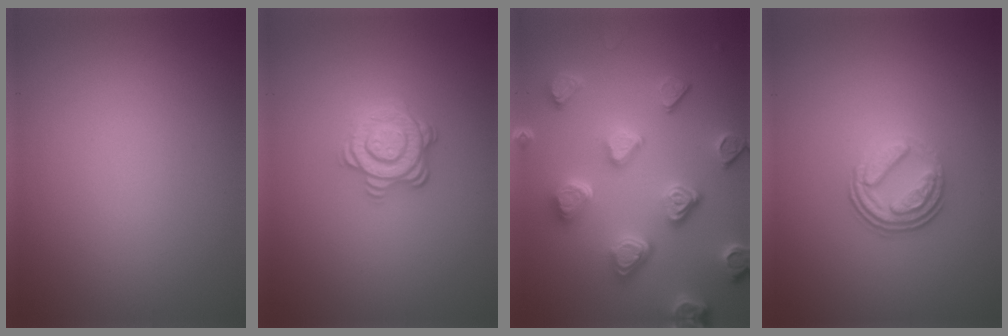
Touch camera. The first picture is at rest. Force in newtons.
{"total": 4.0, "press": 3.2, "slide": 2.5}
{"total": 6.4, "press": 5.4, "slide": 3.4}
{"total": 3.7, "press": 2.6, "slide": 2.6}